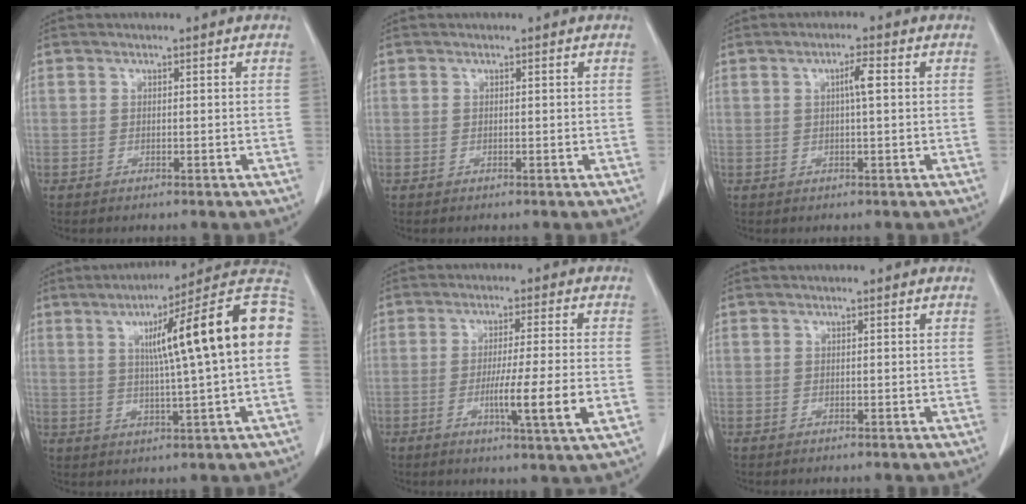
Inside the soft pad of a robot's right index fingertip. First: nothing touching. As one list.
[{"total": 0.0}, {"total": 2.5, "force": [0.4, 0.0, 2.5], "torque": [-0.043, 0.003, 0.007]}, {"total": 18.9, "force": [3.3, 0.2, 18.6], "torque": [-0.245, 0.034, 0.036]}, {"total": 9.2, "force": [-2.3, -0.8, 8.9], "torque": [-0.145, -0.022, -0.040]}, {"total": 0.0}]